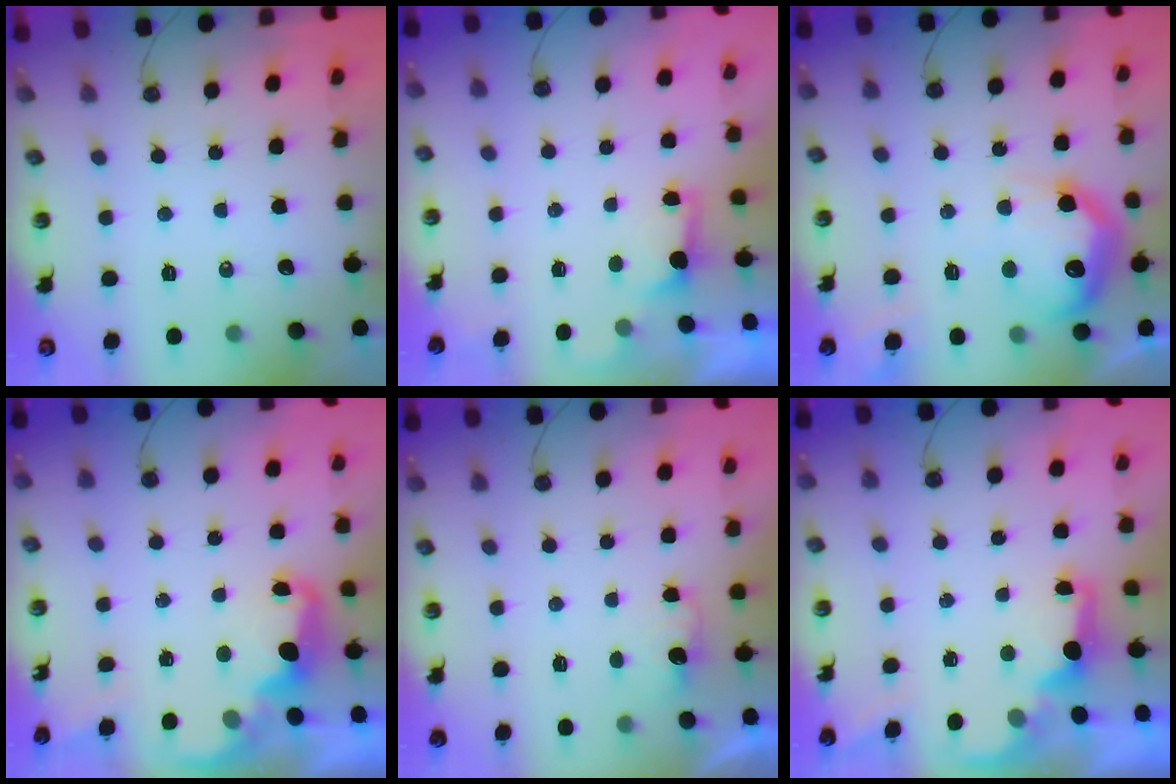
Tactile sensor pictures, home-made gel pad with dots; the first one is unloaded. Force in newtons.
{"total": 1.4, "press": 1.2, "slide": 0.8}
{"total": 18.7, "press": 18.7, "slide": 1.3}
{"total": 2.6, "press": 2.5, "slide": 0.7}
{"total": 1.8, "press": 1.6, "slide": 0.9}
{"total": 2.0, "press": 1.9, "slide": 0.8}